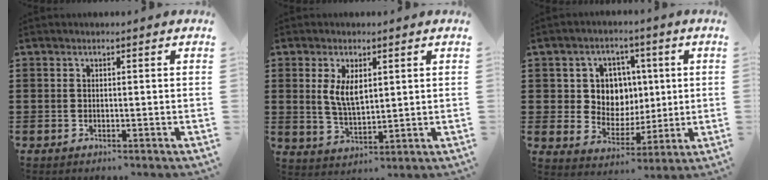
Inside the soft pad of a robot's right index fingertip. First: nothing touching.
{"total": 5.0, "force": [1.4, 2.4, 4.2], "torque": [-0.080, 0.002, 0.023]}
{"total": 7.5, "force": [1.8, 6.7, 2.8], "torque": [-0.073, 0.010, 0.032]}